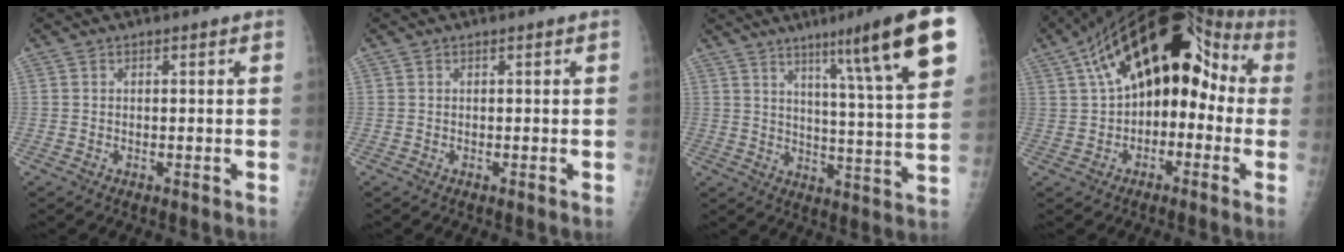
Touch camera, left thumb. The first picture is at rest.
{"total": 0.0}
{"total": 19.6, "force": [10.3, 1.5, 16.5], "torque": [-0.214, -0.037, 0.146]}
{"total": 20.4, "force": [2.2, 11.6, 16.6], "torque": [-0.229, 0.054, 0.022]}